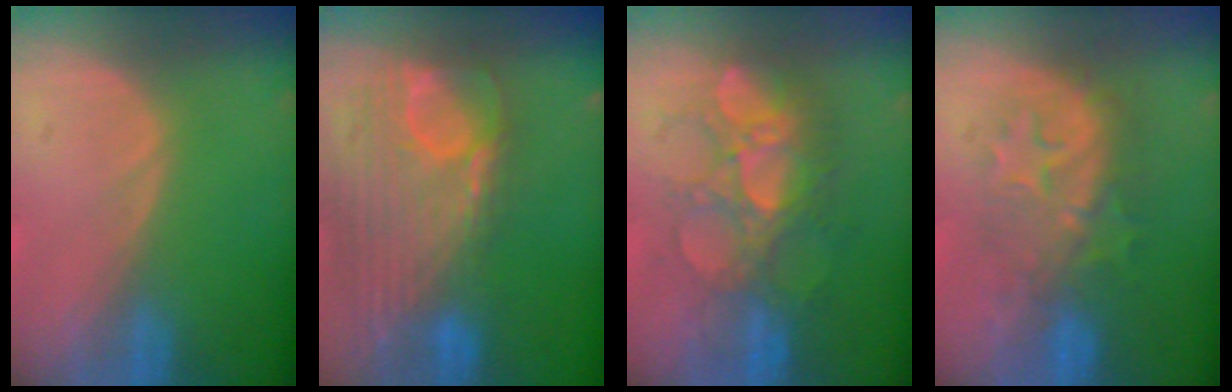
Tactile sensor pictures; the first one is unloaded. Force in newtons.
{"total": 12.5, "press": 10.6, "slide": 6.7}
{"total": 8.8, "press": 8.7, "slide": 1.6}
{"total": 8.5, "press": 8.4, "slide": 1.4}